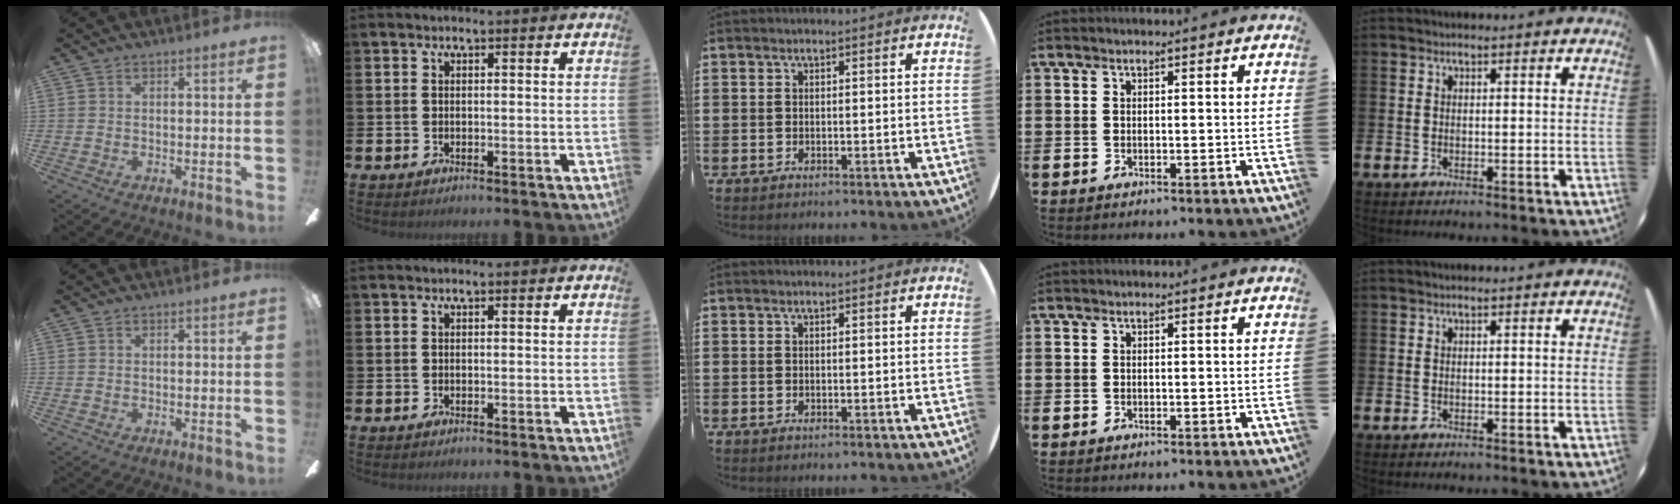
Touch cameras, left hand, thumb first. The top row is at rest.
{}